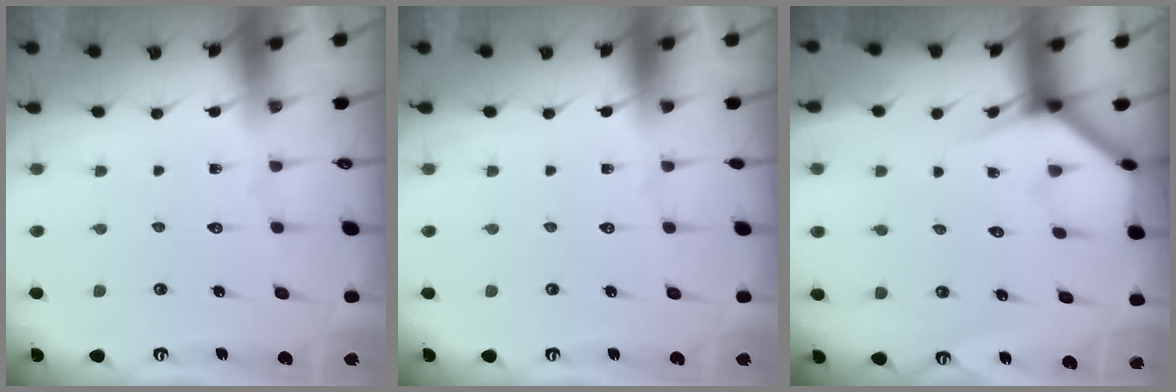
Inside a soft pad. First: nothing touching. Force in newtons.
{"total": 0.0}
{"total": 3.6, "press": 3.6, "slide": 0.3}